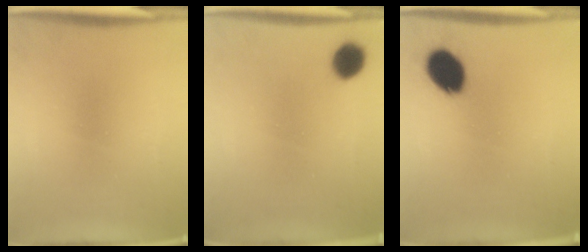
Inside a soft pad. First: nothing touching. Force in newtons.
{"total": 7.3}
{"total": 9.8}